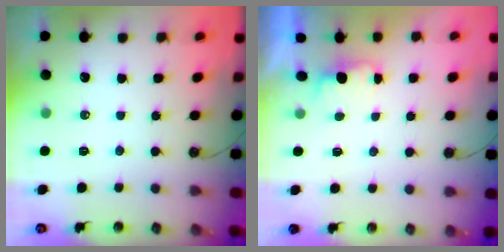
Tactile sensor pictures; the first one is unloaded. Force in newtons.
{"total": 1.0, "press": 0.7, "slide": 0.7}